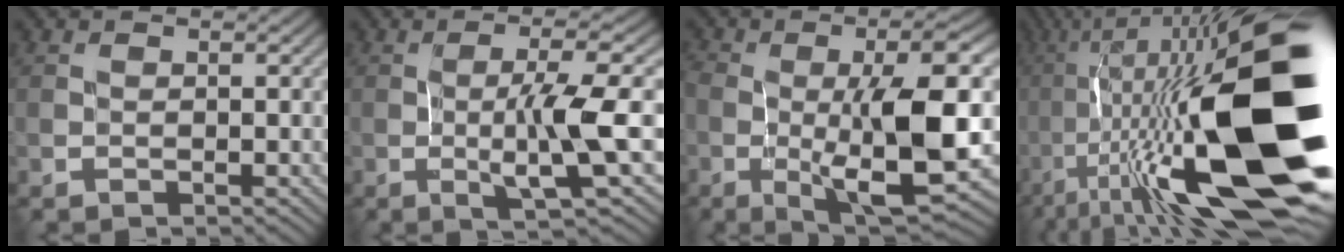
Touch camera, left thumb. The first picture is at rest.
{"total": 8.3, "force": [-1.0, 1.0, 8.2], "torque": [-0.139, 0.015, -0.014]}
{"total": 12.7, "force": [-2.3, 3.8, 11.9], "torque": [-0.188, 0.001, -0.032]}
{"total": 22.0, "force": [-3.8, 6.7, 20.6], "torque": [-0.350, 0.017, -0.070]}